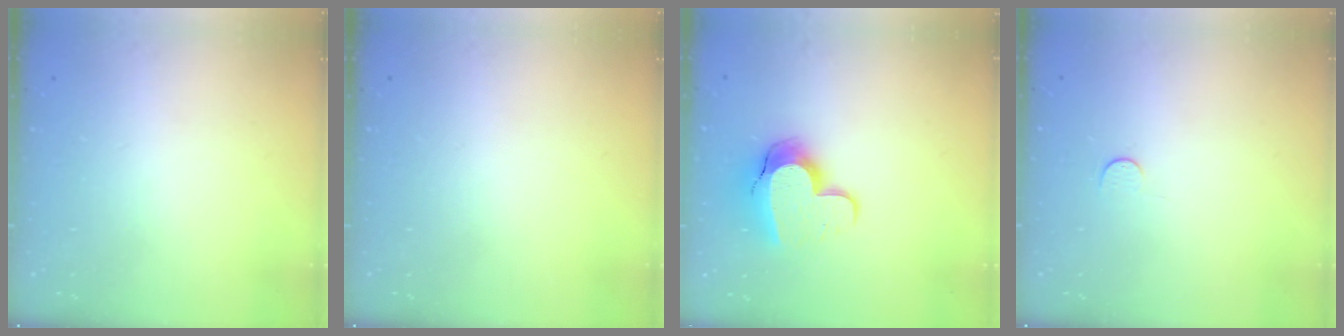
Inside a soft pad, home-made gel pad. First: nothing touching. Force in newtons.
{"total": 0.0}
{"total": 11.8, "press": 11.7, "slide": 1.0}
{"total": 2.8, "press": 2.8, "slide": 0.4}